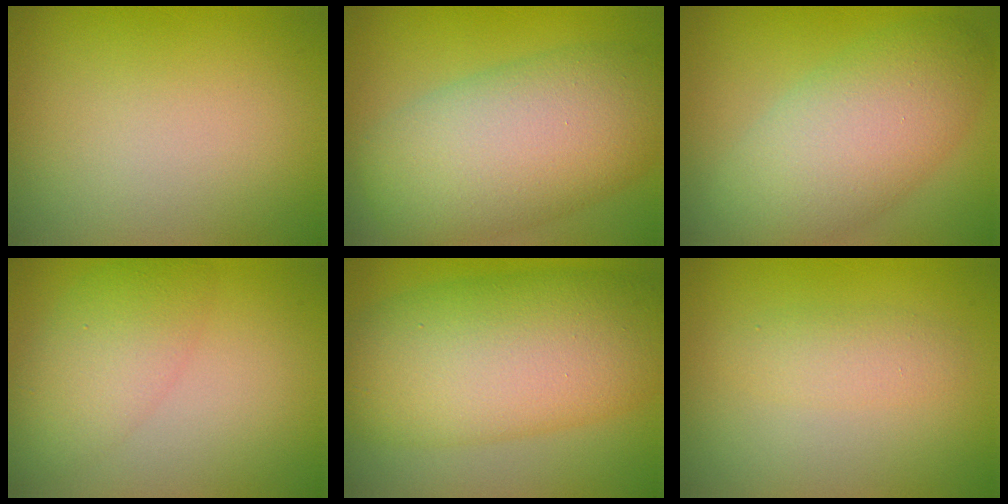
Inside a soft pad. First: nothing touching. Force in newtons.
{"total": 10.7, "press": 10.7, "slide": 0.4}
{"total": 7.9, "press": 7.9, "slide": 0.5}
{"total": 4.6, "press": 4.5, "slide": 0.1}
{"total": 11.9, "press": 11.9, "slide": 0.3}
{"total": 1.9, "press": 1.9, "slide": 0.0}